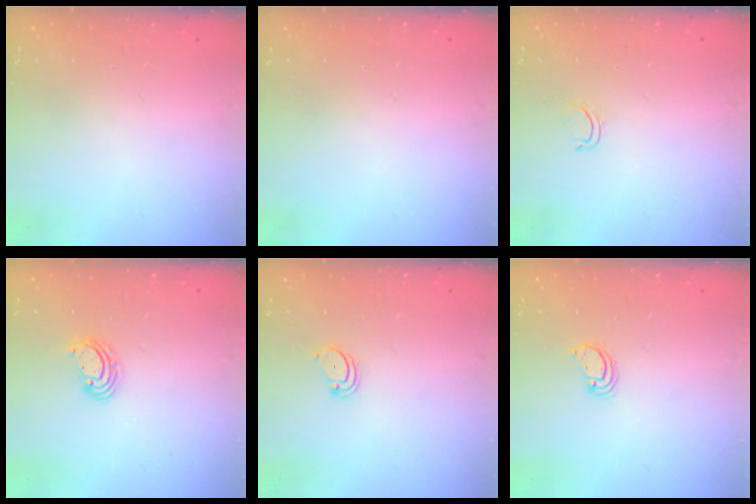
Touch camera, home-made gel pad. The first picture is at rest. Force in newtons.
{"total": 0.0}
{"total": 2.6, "press": 2.5, "slide": 0.4}
{"total": 4.6, "press": 4.6, "slide": 0.2}
{"total": 1.8, "press": 1.8, "slide": 0.2}
{"total": 2.6, "press": 2.6, "slide": 0.2}